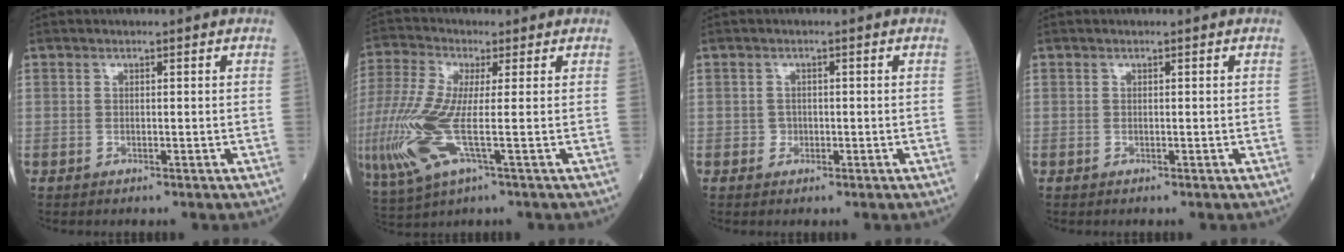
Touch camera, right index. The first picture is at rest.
{"total": 15.0, "force": [-3.0, 3.4, 14.3], "torque": [-0.358, -0.022, -0.055]}
{"total": 1.1, "force": [-0.3, 1.0, 0.3], "torque": [-0.003, 0.004, -0.006]}
{"total": 0.0}